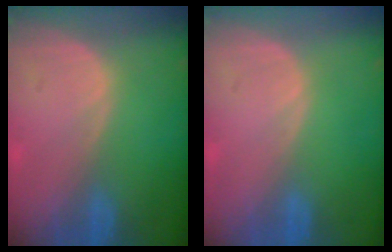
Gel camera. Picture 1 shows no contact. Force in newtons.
{"total": 0.0}